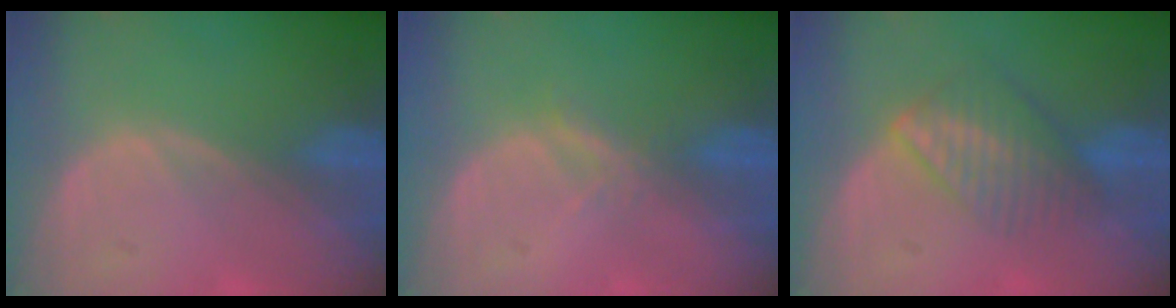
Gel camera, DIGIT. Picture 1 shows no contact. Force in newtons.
{"total": 1.8, "press": 1.6, "slide": 0.7}
{"total": 6.5, "press": 5.9, "slide": 2.7}